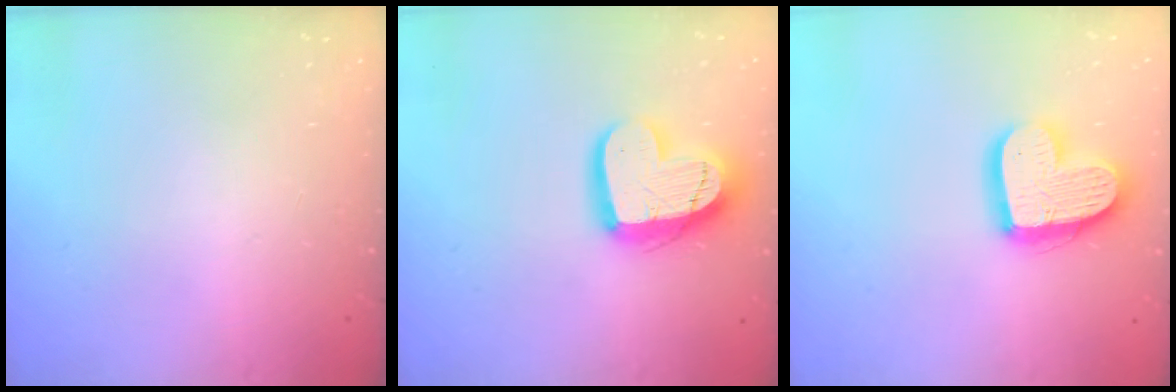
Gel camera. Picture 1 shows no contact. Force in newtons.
{"total": 16.1, "press": 16.1, "slide": 1.0}
{"total": 16.2, "press": 16.2, "slide": 1.1}